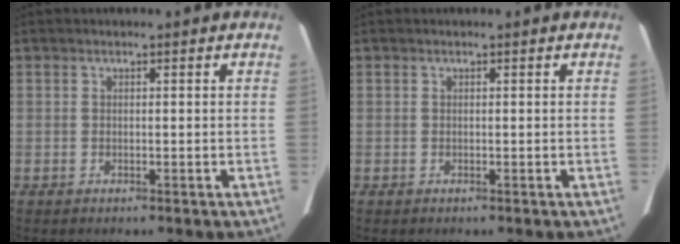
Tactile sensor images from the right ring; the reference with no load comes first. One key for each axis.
{"total": 0.0}